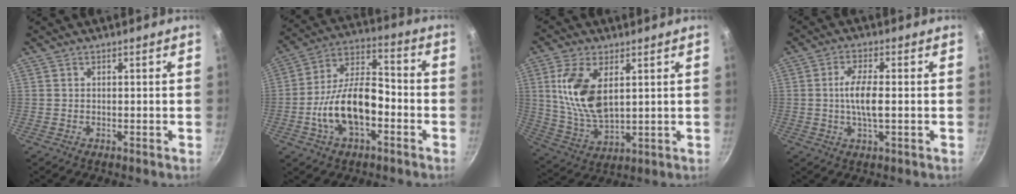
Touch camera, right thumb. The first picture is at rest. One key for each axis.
{"total": 15.9, "fx": -4.7, "fy": 8.4, "fz": 12.7, "tx": -0.201, "ty": 0.050, "tz": -0.094}
{"total": 13.1, "fx": 3.4, "fy": 6.9, "fz": 10.6, "tx": -0.202, "ty": -0.021, "tz": 0.074}
{"total": 6.6, "fx": -0.2, "fy": 2.0, "fz": 6.3, "tx": -0.126, "ty": 0.006, "tz": -0.009}